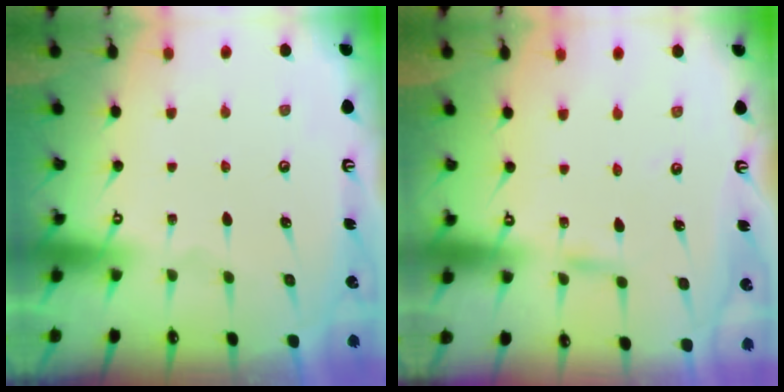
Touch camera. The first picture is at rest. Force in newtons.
{"total": 2.4, "press": 2.4, "slide": 0.1}